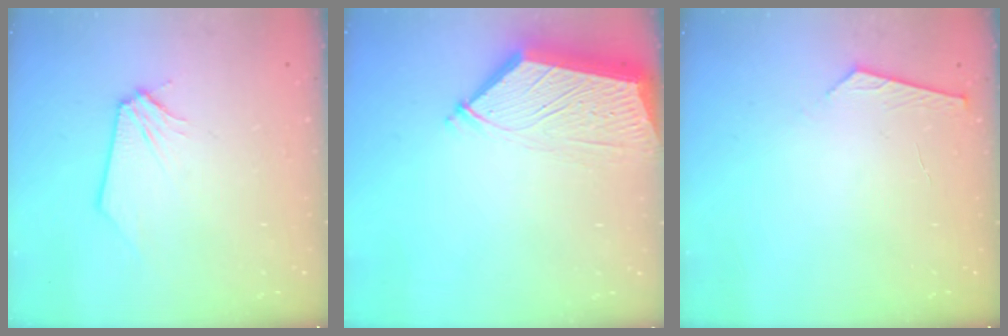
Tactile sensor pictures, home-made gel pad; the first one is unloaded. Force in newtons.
{"total": 7.3, "press": 7.3, "slide": 1.0}
{"total": 5.1, "press": 5.1, "slide": 0.6}